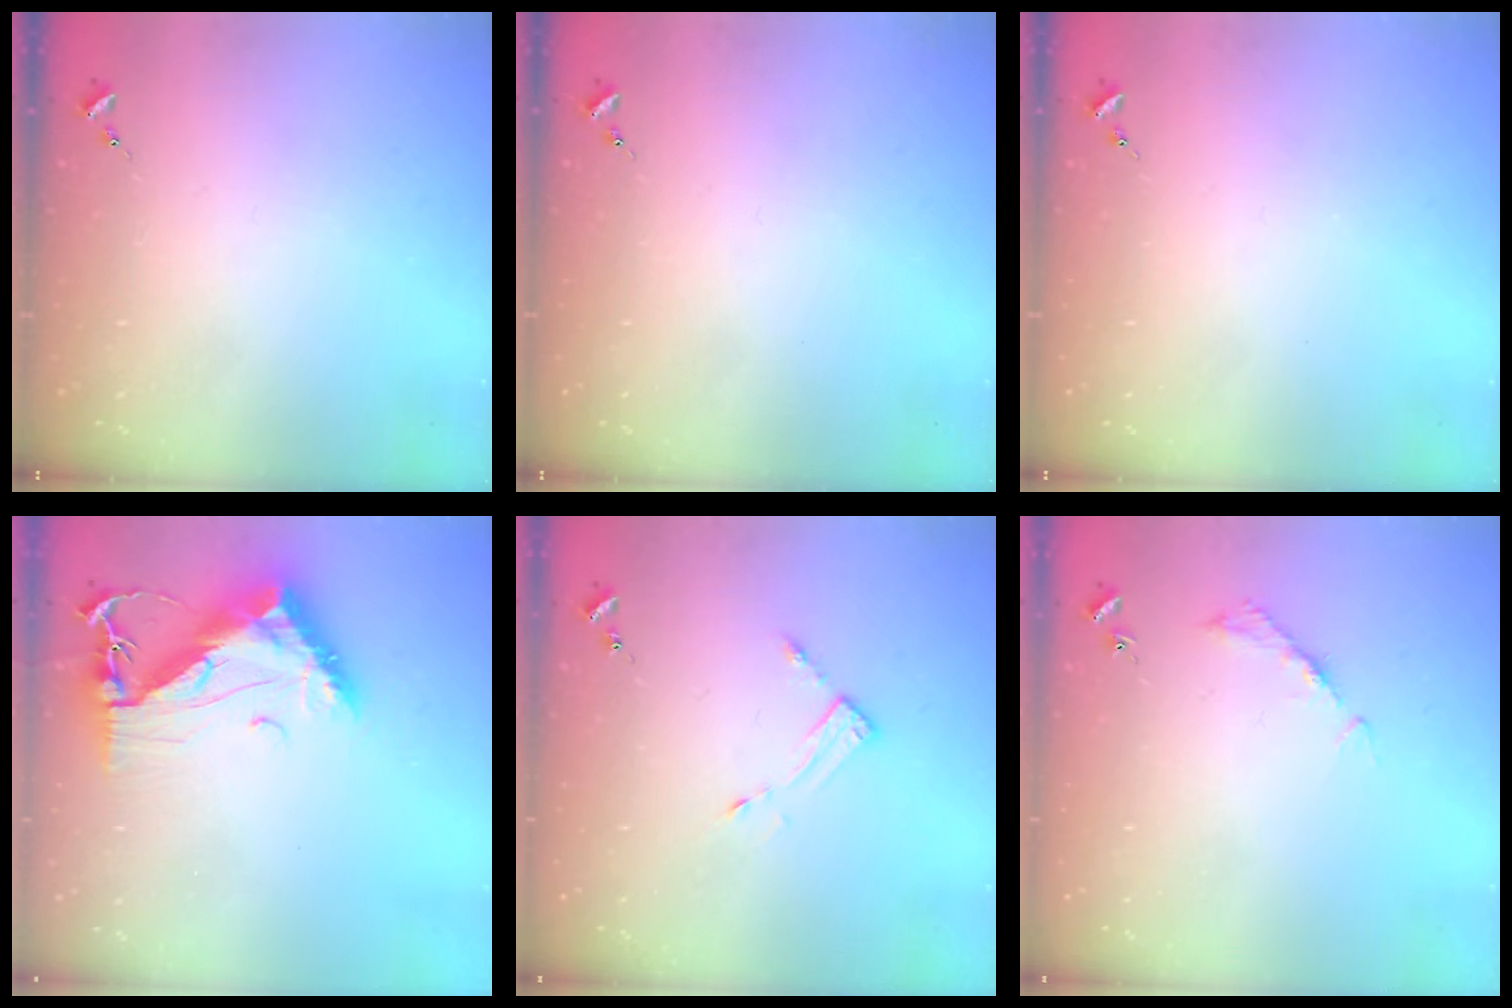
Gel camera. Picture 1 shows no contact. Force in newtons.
{"total": 0.0}
{"total": 0.0}
{"total": 13.2, "press": 13.2, "slide": 1.2}
{"total": 3.0, "press": 3.0, "slide": 0.3}
{"total": 4.1, "press": 4.1, "slide": 0.3}